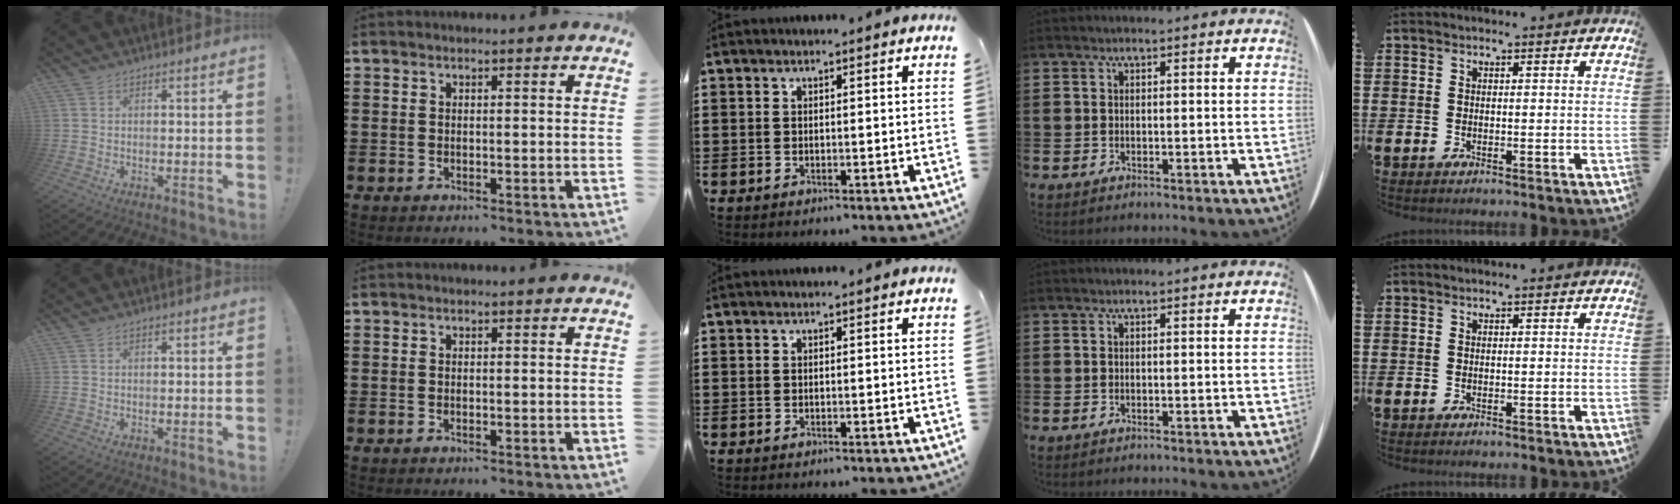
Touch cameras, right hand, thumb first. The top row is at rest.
{}